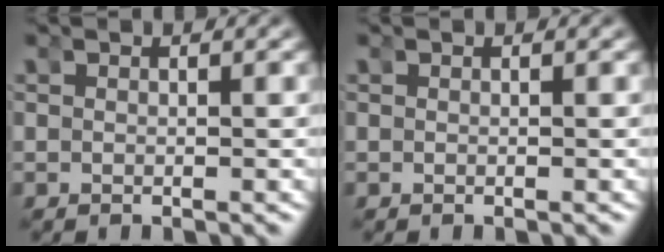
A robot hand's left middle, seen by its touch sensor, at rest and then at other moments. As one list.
[{"total": 0.0}]